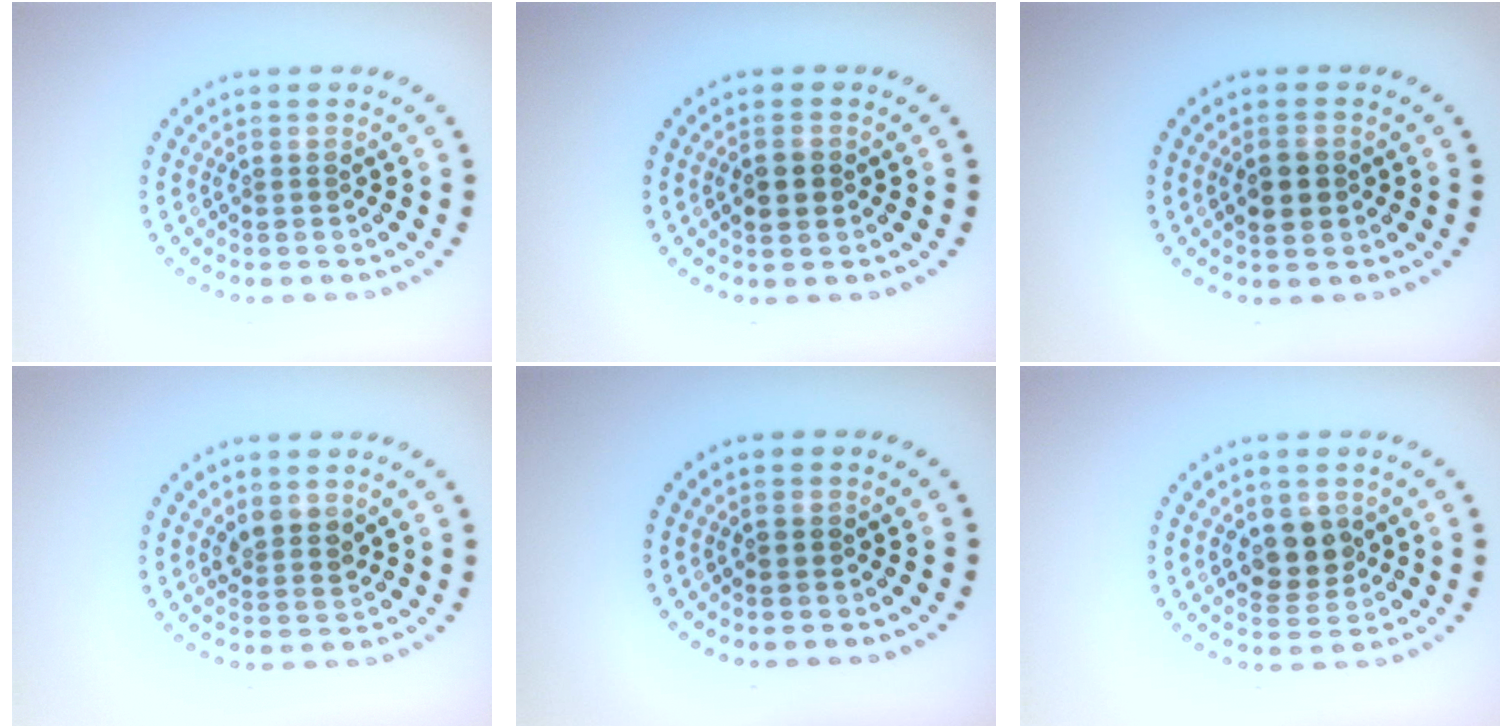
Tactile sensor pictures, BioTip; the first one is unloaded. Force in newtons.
{"total": 1.7, "press": 1.7, "slide": 0.3}
{"total": 2.3, "press": 2.3, "slide": 0.2}
{"total": 2.1, "press": 1.7, "slide": 1.2}
{"total": 0.7, "press": 0.7, "slide": 0.1}
{"total": 3.4, "press": 3.3, "slide": 0.9}